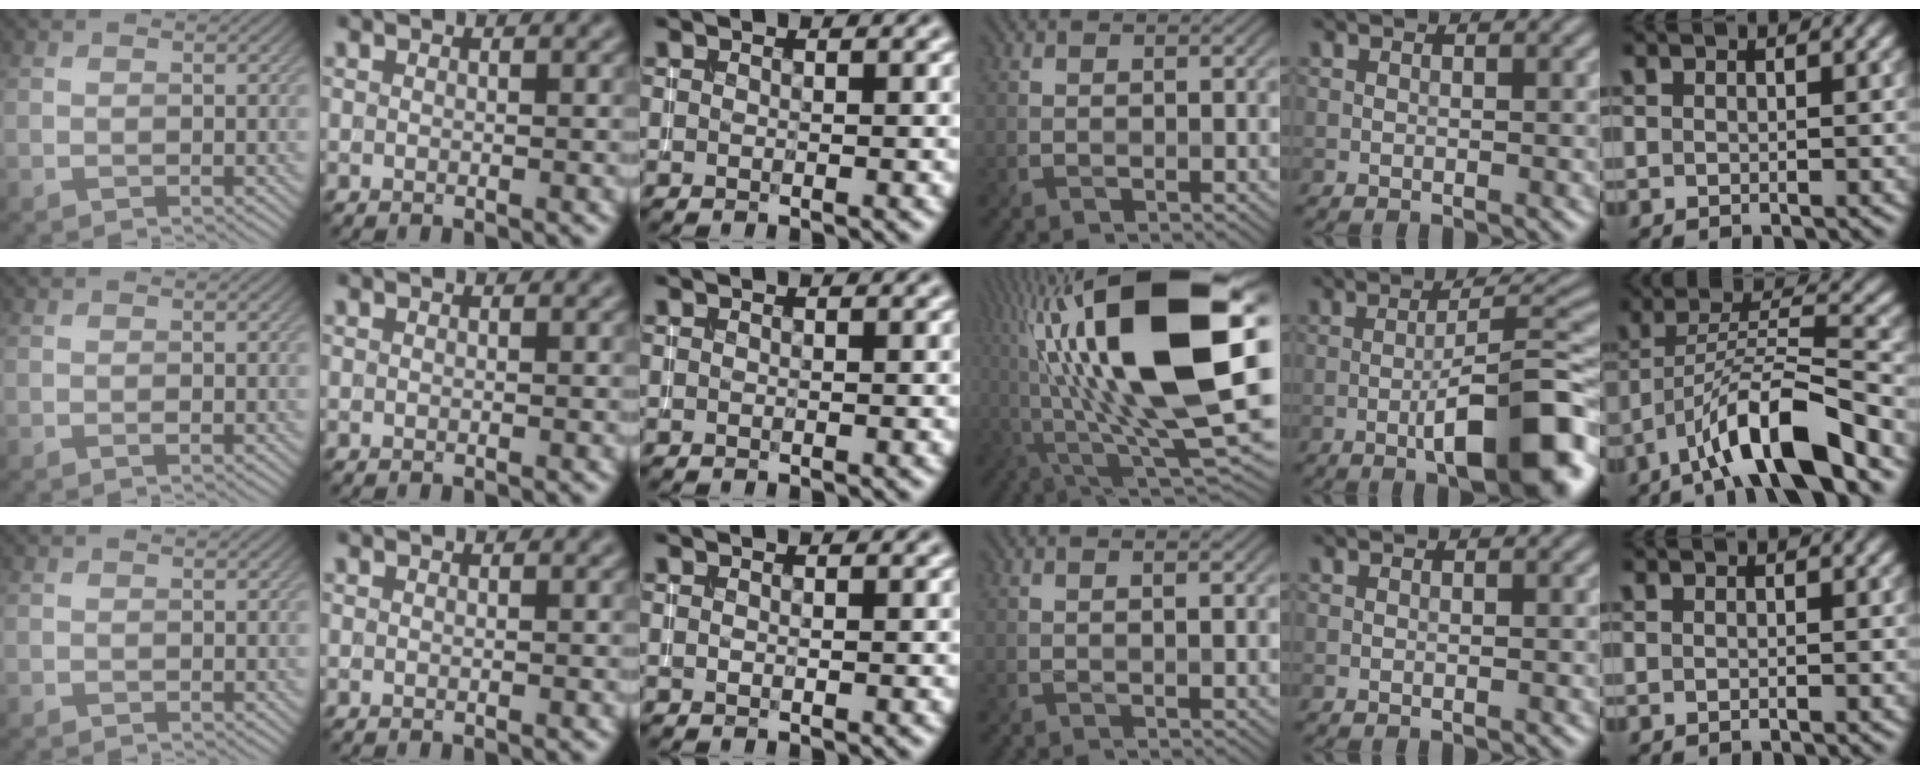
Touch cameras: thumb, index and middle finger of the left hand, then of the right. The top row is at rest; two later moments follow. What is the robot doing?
{"motion": "insert", "object": "backpack"}